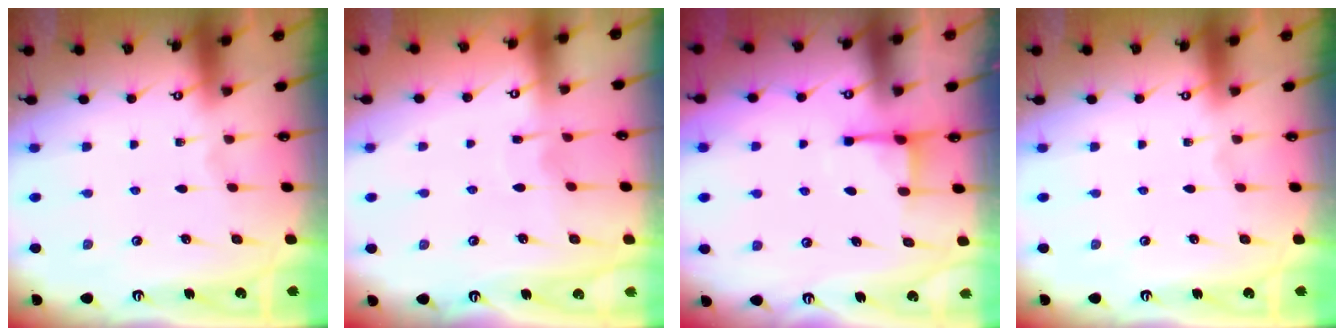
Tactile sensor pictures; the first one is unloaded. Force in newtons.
{"total": 4.2, "press": 4.2, "slide": 0.4}
{"total": 2.5, "press": 2.4, "slide": 0.5}
{"total": 0.0}